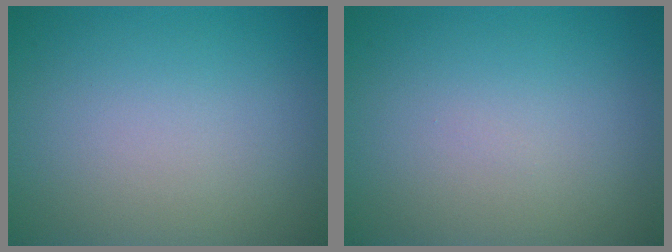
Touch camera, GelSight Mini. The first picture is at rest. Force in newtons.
{"total": 0.0}